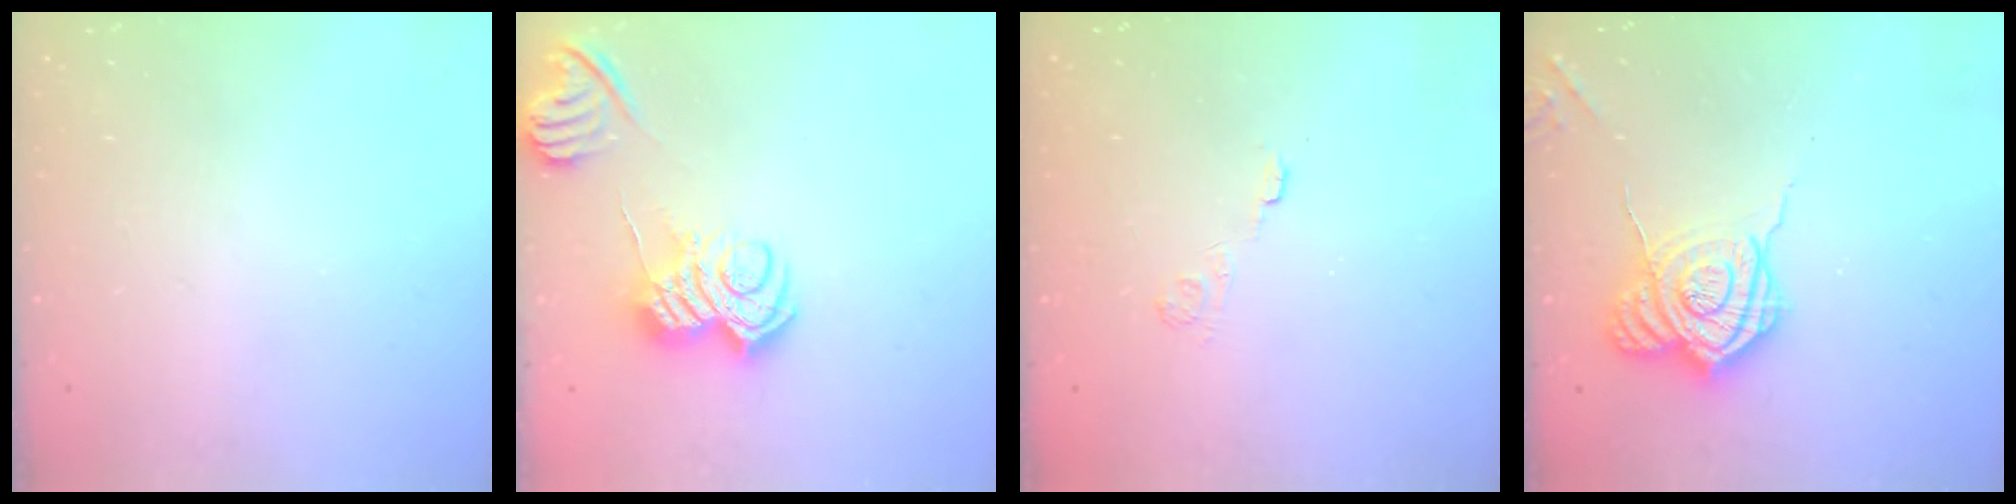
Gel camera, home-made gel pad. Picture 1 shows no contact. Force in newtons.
{"total": 10.0, "press": 10.0, "slide": 0.8}
{"total": 2.2, "press": 1.7, "slide": 1.4}
{"total": 12.2, "press": 12.1, "slide": 0.8}